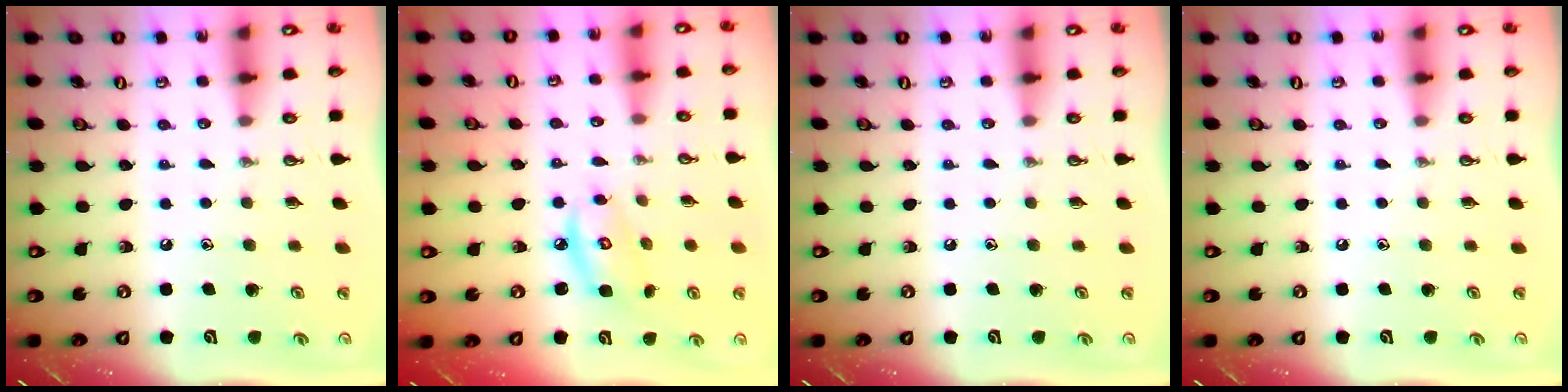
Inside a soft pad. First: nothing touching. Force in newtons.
{"total": 7.0, "press": 7.0, "slide": 0.5}
{"total": 0.0}
{"total": 0.0}